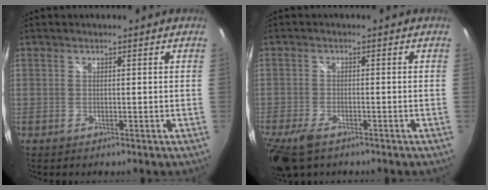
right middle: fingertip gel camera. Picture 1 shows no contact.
{"total": 8.3, "force": [-5.7, 3.5, 5.0], "torque": [-0.132, -0.031, -0.106]}